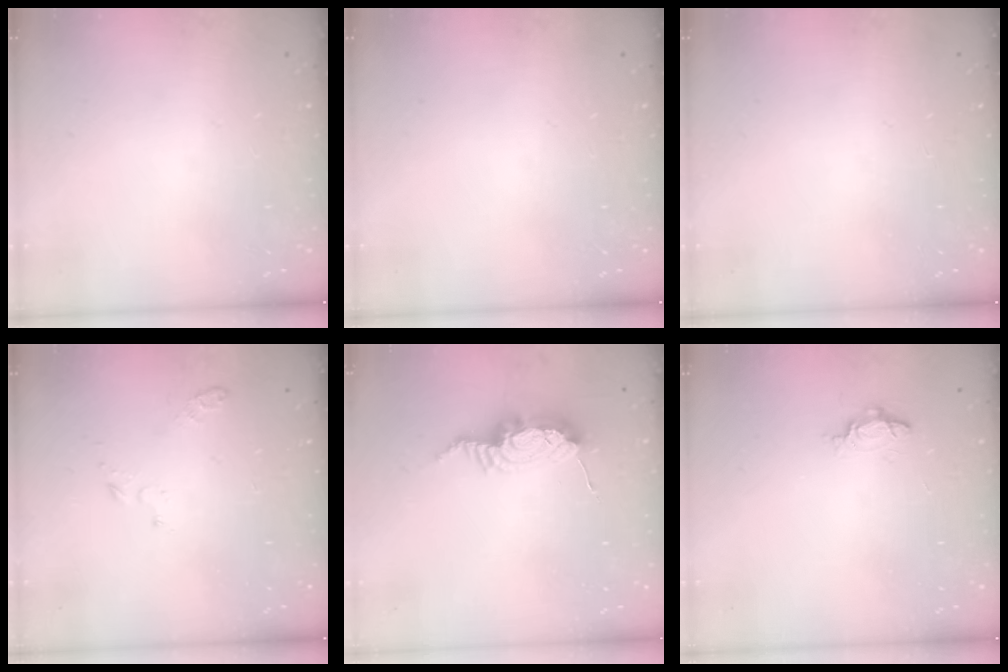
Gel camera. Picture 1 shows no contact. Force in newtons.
{"total": 0.0}
{"total": 0.0}
{"total": 4.4, "press": 4.3, "slide": 0.7}
{"total": 10.1, "press": 10.0, "slide": 1.0}
{"total": 4.4, "press": 4.4, "slide": 0.5}